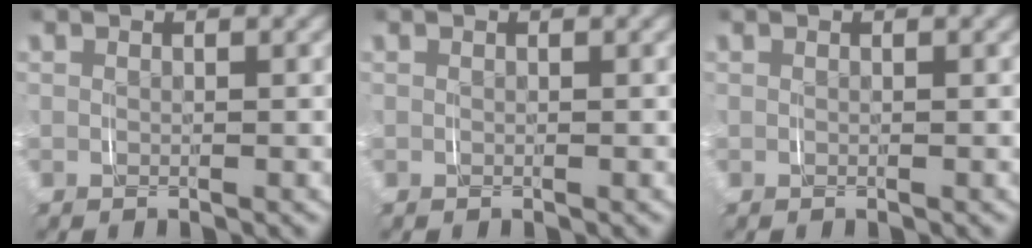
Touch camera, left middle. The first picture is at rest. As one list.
[{"total": 0.0}, {"total": 0.0}]